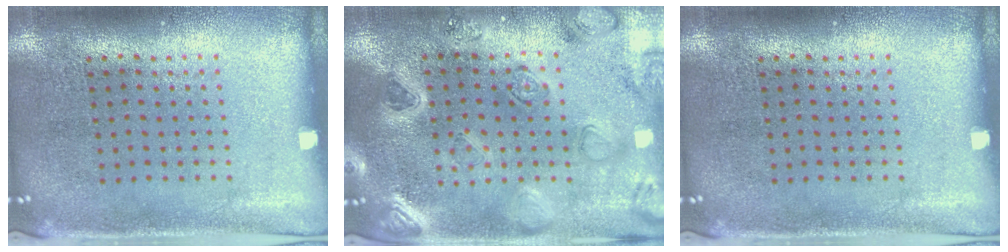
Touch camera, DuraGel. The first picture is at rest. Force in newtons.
{"total": 2.3, "press": 2.3, "slide": 0.2}
{"total": 0.0}